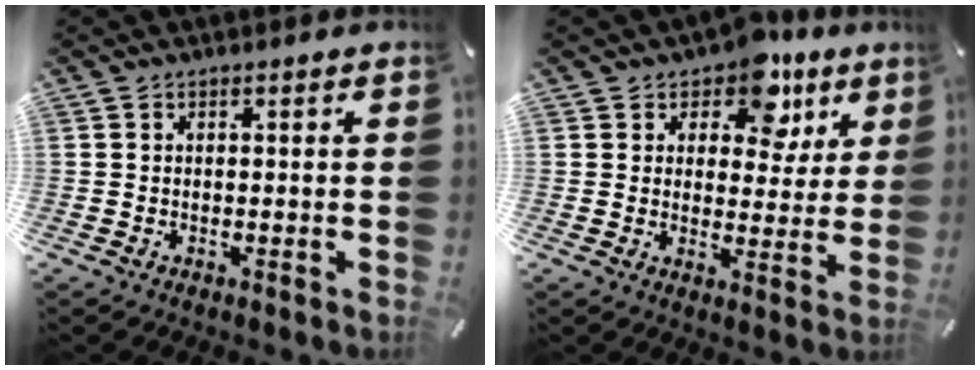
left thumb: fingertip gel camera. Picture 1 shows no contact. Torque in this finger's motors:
{"motor_torque": [1.45, 1.34, 0.75, -0.87, 0.14]}